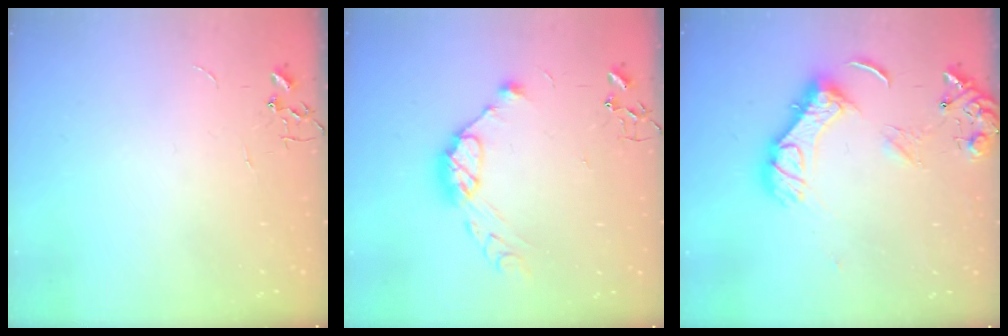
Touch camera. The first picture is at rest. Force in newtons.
{"total": 11.6, "press": 11.5, "slide": 1.0}
{"total": 14.8, "press": 14.8, "slide": 1.5}